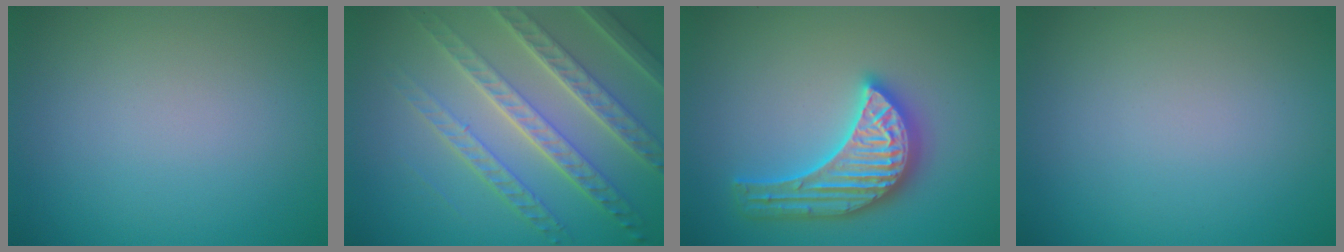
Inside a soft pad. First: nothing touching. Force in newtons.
{"total": 7.5, "press": 5.3, "slide": 5.3}
{"total": 5.6, "press": 5.5, "slide": 0.7}
{"total": 0.0}